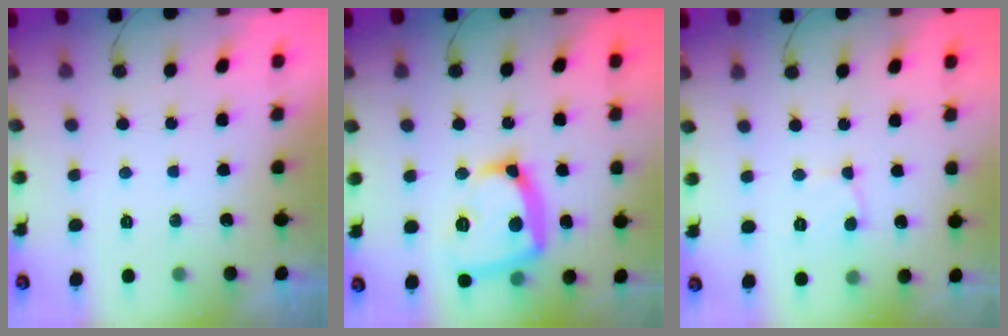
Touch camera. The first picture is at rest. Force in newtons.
{"total": 16.8, "press": 16.7, "slide": 1.6}
{"total": 2.9, "press": 2.9, "slide": 0.2}